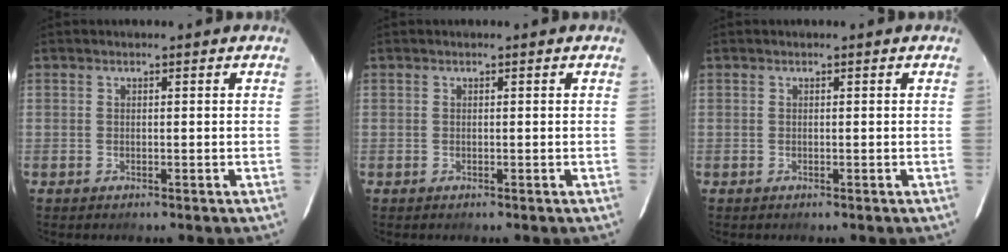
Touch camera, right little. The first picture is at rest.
{"total": 0.0}
{"total": 0.0}